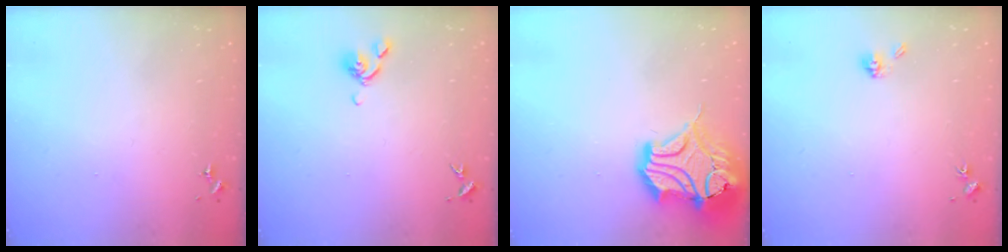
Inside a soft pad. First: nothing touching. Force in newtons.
{"total": 6.8, "press": 6.7, "slide": 0.9}
{"total": 19.2, "press": 18.9, "slide": 3.2}
{"total": 5.0, "press": 4.6, "slide": 1.7}